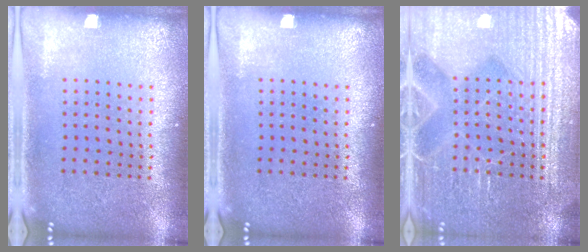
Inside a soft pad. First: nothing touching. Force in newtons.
{"total": 0.0}
{"total": 4.4, "press": 4.3, "slide": 0.6}